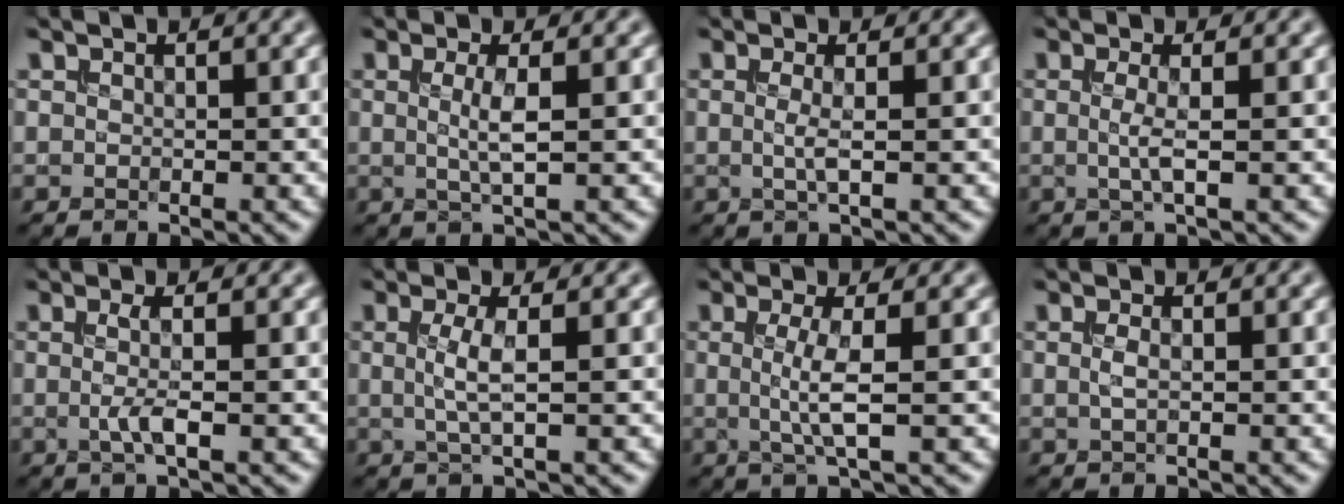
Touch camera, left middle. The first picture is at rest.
{"total": 2.2, "force": [0.1, 0.2, 2.2], "torque": [-0.043, -0.002, 0.002]}
{"total": 1.5, "force": [-0.1, 0.1, 1.5], "torque": [-0.032, -0.002, -0.004]}
{"total": 1.8, "force": [-0.2, 0.1, 1.8], "torque": [-0.040, -0.002, -0.005]}
{"total": 2.1, "force": [-0.2, 0.2, 2.1], "torque": [-0.046, -0.002, -0.005]}
{"total": 2.4, "force": [0.1, 0.3, 2.4], "torque": [-0.051, 0.000, 0.001]}
{"total": 3.1, "force": [-0.1, 0.4, 3.0], "torque": [-0.062, -0.003, -0.003]}
{"total": 0.9, "force": [0.0, 0.2, 0.8], "torque": [-0.022, 0.002, 0.000]}